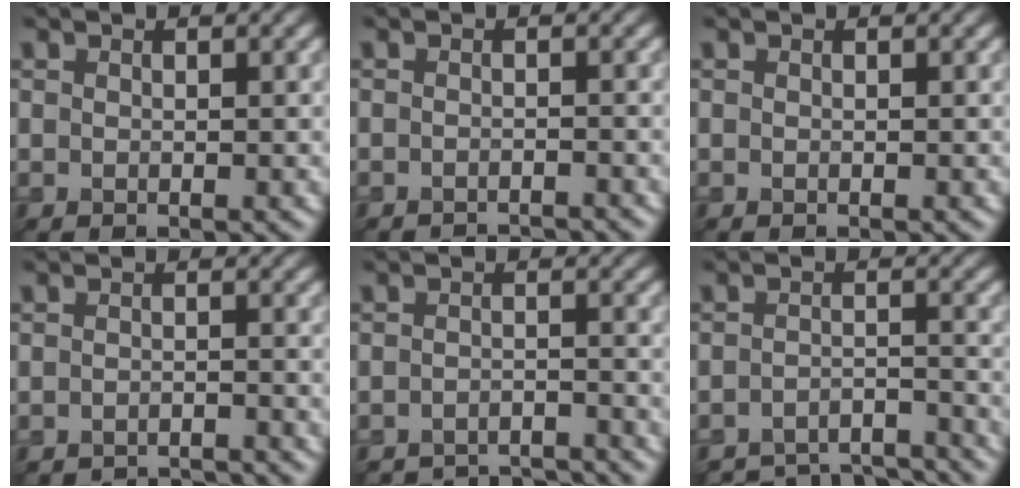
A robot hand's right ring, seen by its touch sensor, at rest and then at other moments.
{"total": 2.9, "force": [-2.9, 0.2, 0.4], "torque": [0.000, -0.010, -0.040]}
{"total": 0.0}
{"total": 4.4, "force": [-4.3, 0.4, 0.7], "torque": [-0.009, -0.004, -0.063]}
{"total": 6.0, "force": [-5.8, 1.0, 0.9], "torque": [-0.011, -0.005, -0.081]}
{"total": 7.7, "force": [-7.3, 1.8, 1.8], "torque": [-0.025, -0.012, -0.099]}